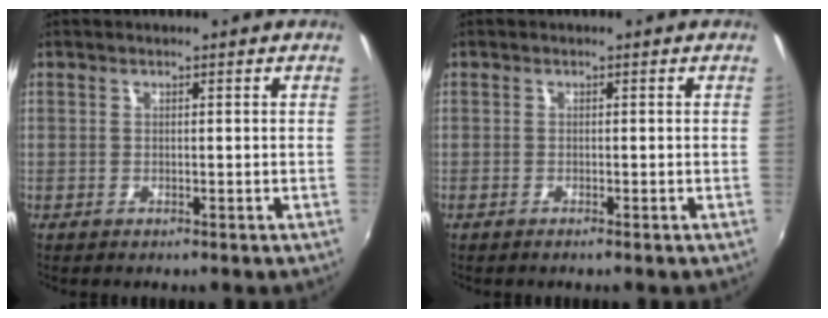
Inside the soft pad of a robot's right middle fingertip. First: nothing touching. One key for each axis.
{"total": 0.7, "fx": -0.6, "fy": -0.1, "fz": 0.3, "tx": -0.004, "ty": -0.002, "tz": -0.013}